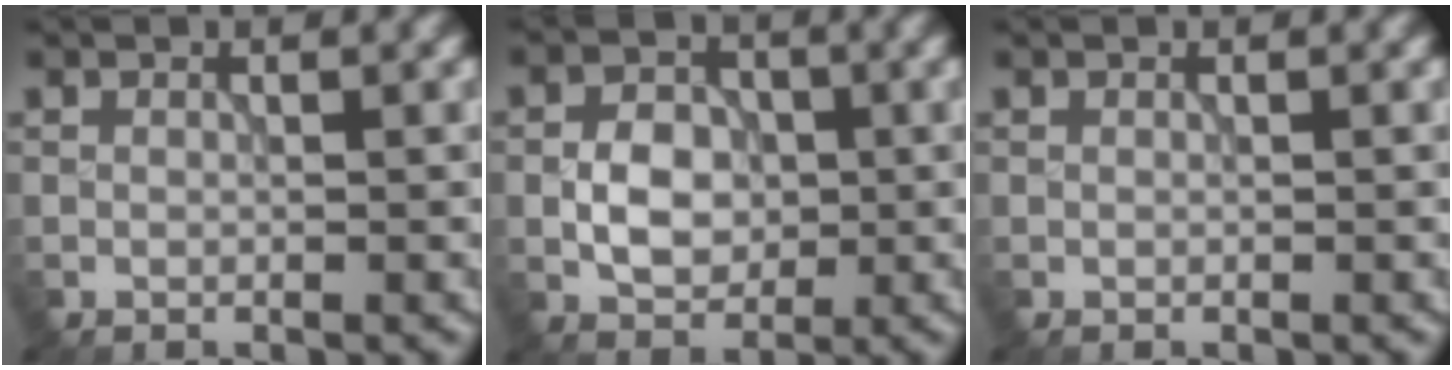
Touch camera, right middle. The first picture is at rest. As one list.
[{"total": 4.0, "force": [-0.5, 3.0, 2.7], "torque": [-0.043, 0.003, -0.011]}, {"total": 0.0}]